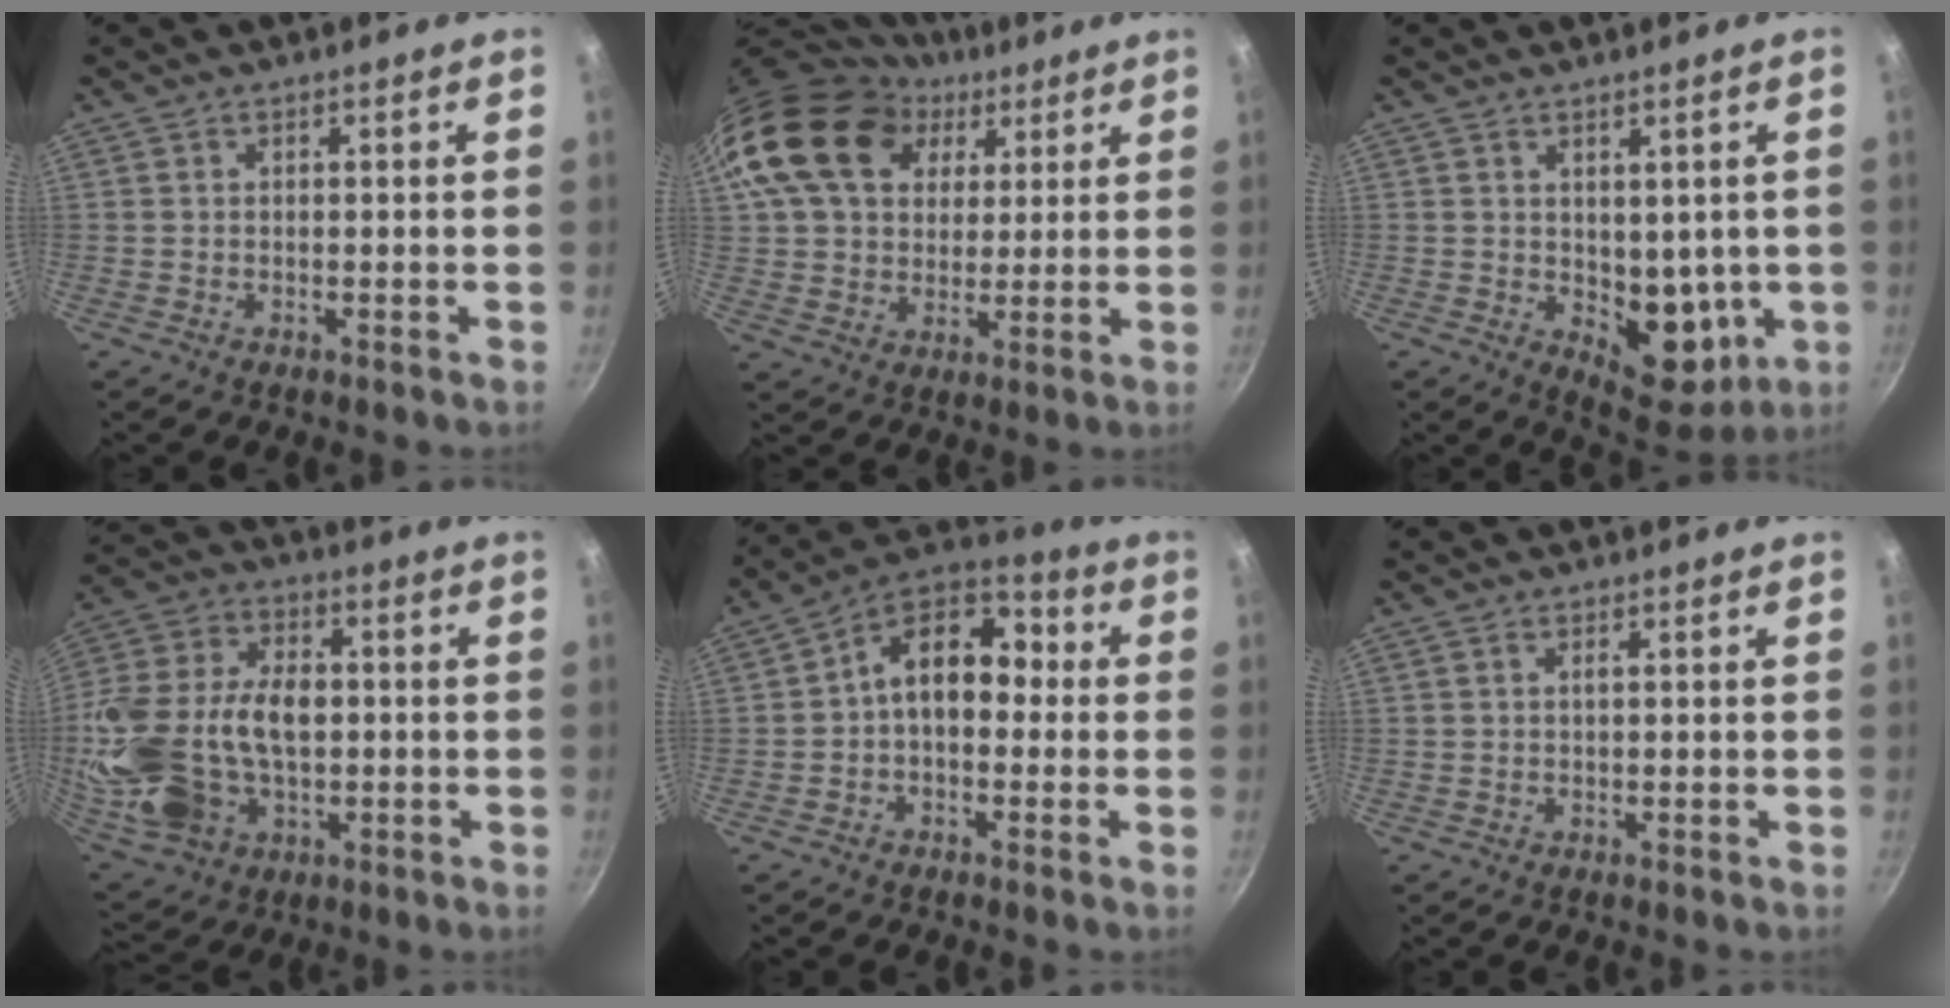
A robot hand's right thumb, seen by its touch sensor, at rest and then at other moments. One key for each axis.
{"total": 20.8, "fx": 8.7, "fy": 15.1, "fz": 11.4, "tx": -0.185, "ty": 0.005, "tz": 0.151}
{"total": 9.9, "fx": 0.0, "fy": 6.5, "fz": 7.5, "tx": -0.061, "ty": -0.026, "tz": 0.017}
{"total": 24.2, "fx": -1.5, "fy": 16.2, "fz": 17.9, "tx": -0.352, "ty": 0.025, "tz": -0.016}
{"total": 12.1, "fx": 0.4, "fy": 8.2, "fz": 8.9, "tx": -0.099, "ty": 0.044, "tz": -0.019}
{"total": 0.6, "fx": 0.2, "fy": 0.2, "fz": 0.5, "tx": -0.010, "ty": 0.002, "tz": 0.002}